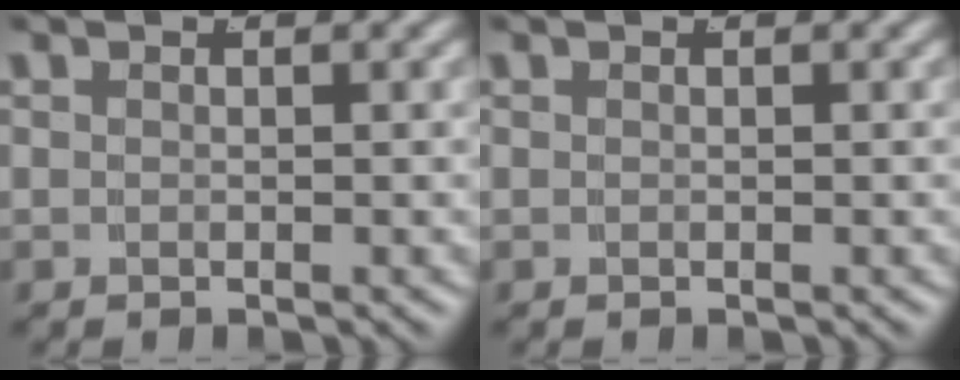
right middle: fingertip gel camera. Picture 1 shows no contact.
{"total": 0.0}